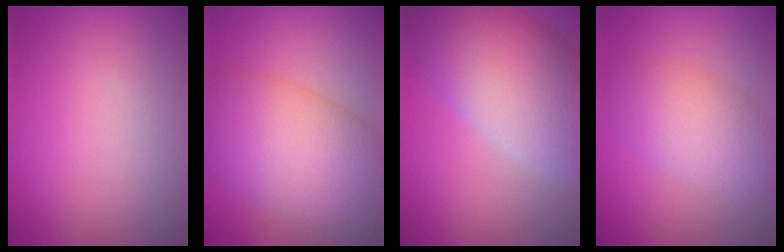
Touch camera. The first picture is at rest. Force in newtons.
{"total": 10.4, "press": 10.4, "slide": 0.4}
{"total": 10.6, "press": 10.6, "slide": 0.6}
{"total": 5.0, "press": 5.0, "slide": 0.4}